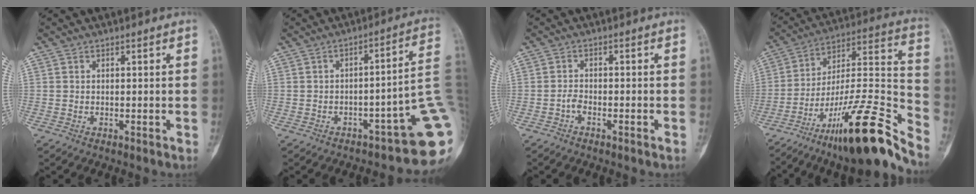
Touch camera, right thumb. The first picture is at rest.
{"total": 14.6, "force": [-5.3, 4.8, 12.7], "torque": [-0.092, 0.064, -0.059]}
{"total": 1.5, "force": [-1.0, 0.5, 0.9], "torque": [-0.021, 0.006, -0.023]}
{"total": 25.1, "force": [-17.9, 3.9, 17.2], "torque": [-0.244, 0.101, -0.294]}